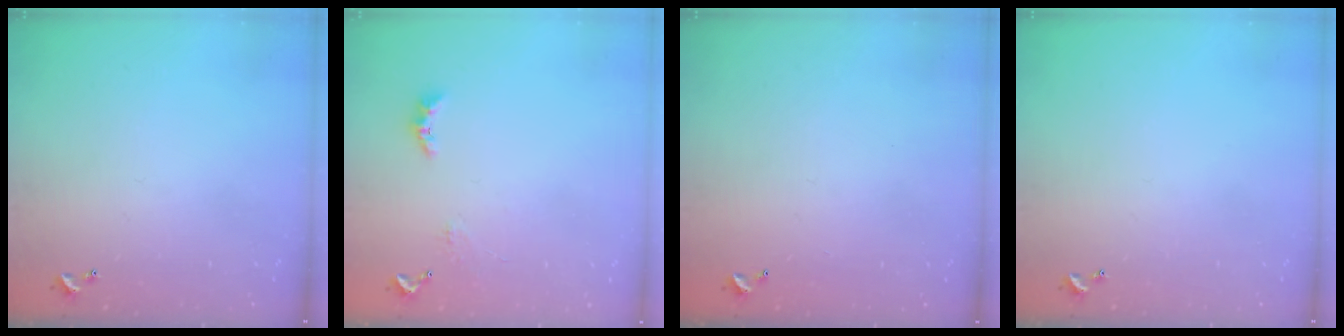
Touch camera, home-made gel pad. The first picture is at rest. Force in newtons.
{"total": 3.9, "press": 3.8, "slide": 0.7}
{"total": 2.9, "press": 2.9, "slide": 0.1}
{"total": 0.0}